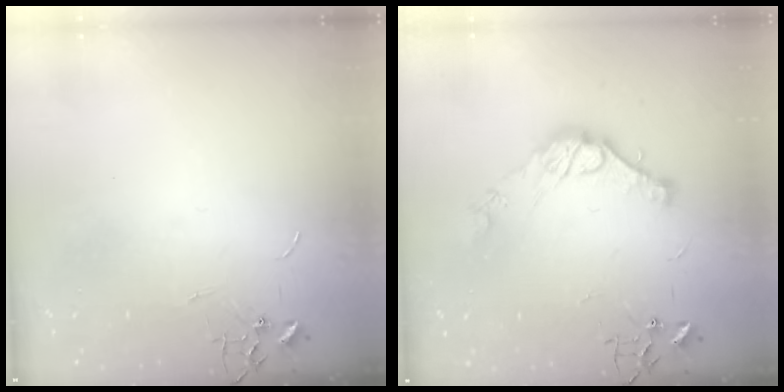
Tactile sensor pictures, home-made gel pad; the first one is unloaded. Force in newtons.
{"total": 11.6, "press": 11.6, "slide": 0.8}